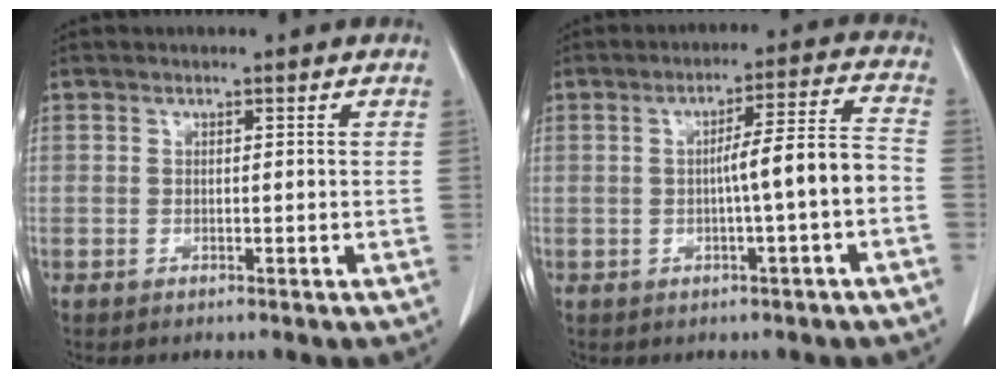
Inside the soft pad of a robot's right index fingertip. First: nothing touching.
{"total": 7.7, "force": [-1.6, -0.2, 7.5], "torque": [-0.114, 0.019, -0.021]}